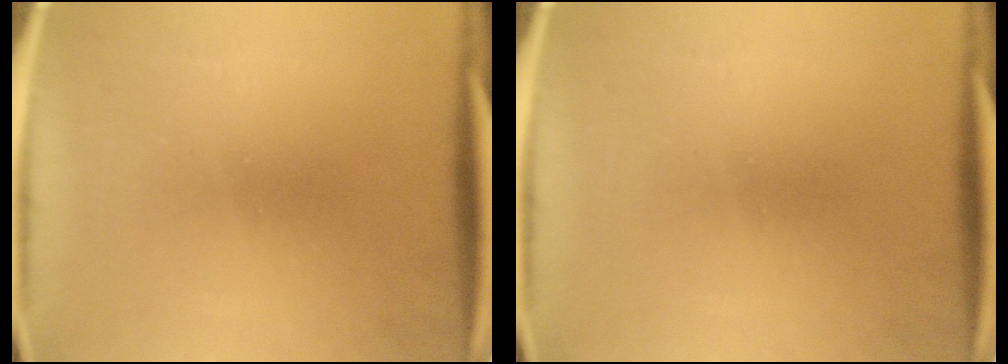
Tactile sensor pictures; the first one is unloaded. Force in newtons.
{"total": 0.0}